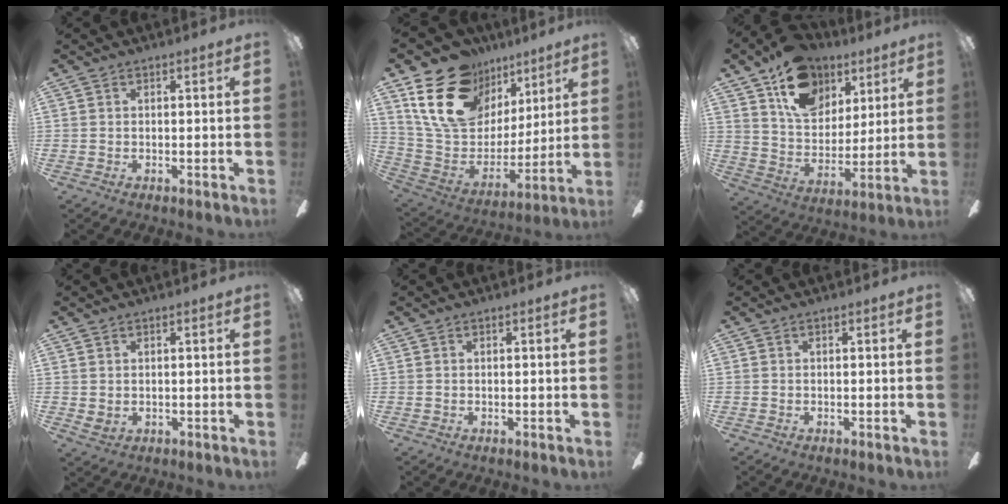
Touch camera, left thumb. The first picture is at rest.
{"total": 20.7, "force": [12.1, 13.7, 9.7], "torque": [-0.187, -0.055, 0.226]}
{"total": 18.0, "force": [10.5, 12.0, 8.4], "torque": [-0.128, -0.047, 0.193]}
{"total": 1.6, "force": [0.9, 1.1, 0.7], "torque": [-0.015, 0.002, 0.017]}
{"total": 0.0}
{"total": 0.0}